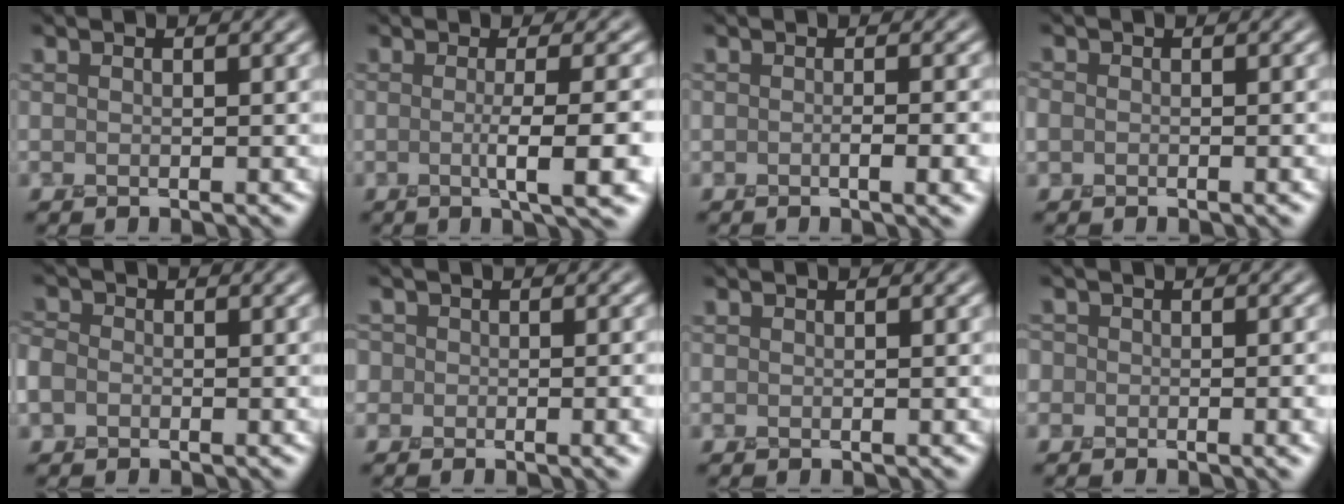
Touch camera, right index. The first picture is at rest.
{"total": 5.6, "force": [-0.9, 1.2, 5.4], "torque": [-0.076, -0.005, -0.013]}
{"total": 2.7, "force": [-0.7, 0.8, 2.4], "torque": [-0.024, -0.002, -0.007]}
{"total": 1.6, "force": [-0.5, 1.4, 0.6], "torque": [0.007, 0.000, -0.007]}
{"total": 2.1, "force": [-0.5, 1.9, 0.6], "torque": [-0.011, 0.005, -0.016]}
{"total": 3.8, "force": [-0.5, 3.1, 2.1], "torque": [0.011, 0.008, -0.022]}
{"total": 0.0}
{"total": 3.4, "force": [-0.8, 2.7, 2.0], "torque": [0.014, 0.005, -0.018]}